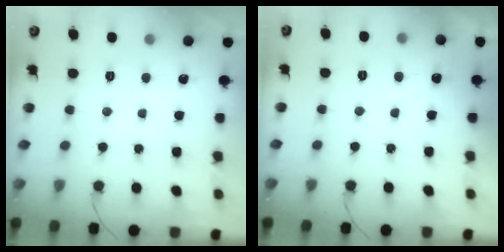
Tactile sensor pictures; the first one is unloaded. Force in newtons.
{"total": 2.2, "press": 2.2, "slide": 0.1}